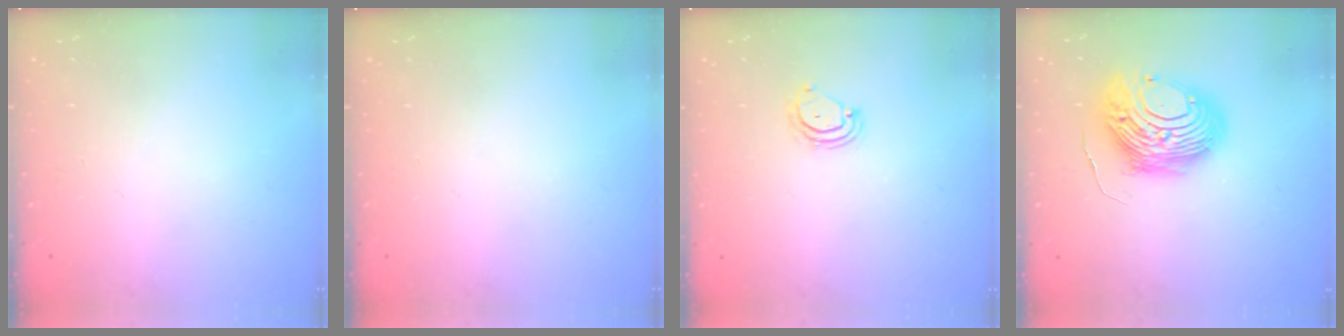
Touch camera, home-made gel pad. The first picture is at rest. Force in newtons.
{"total": 0.0}
{"total": 4.2, "press": 4.1, "slide": 0.5}
{"total": 12.9, "press": 12.9, "slide": 0.6}